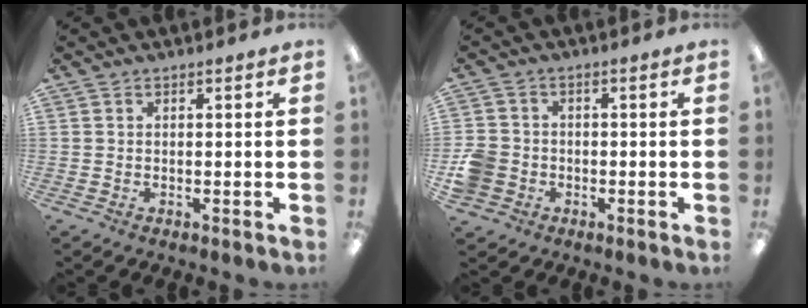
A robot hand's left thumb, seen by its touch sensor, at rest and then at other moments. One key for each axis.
{"total": 5.7, "fx": -1.8, "fy": 5.0, "fz": 2.1, "tx": -0.055, "ty": 0.012, "tz": -0.032}